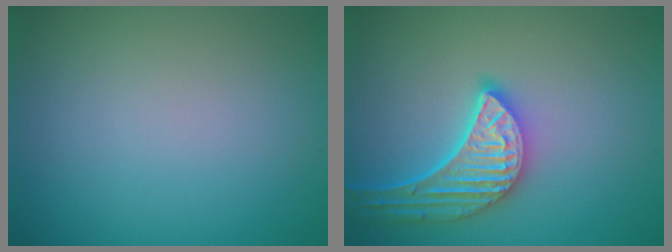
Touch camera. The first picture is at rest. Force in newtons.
{"total": 5.3, "press": 4.7, "slide": 2.5}